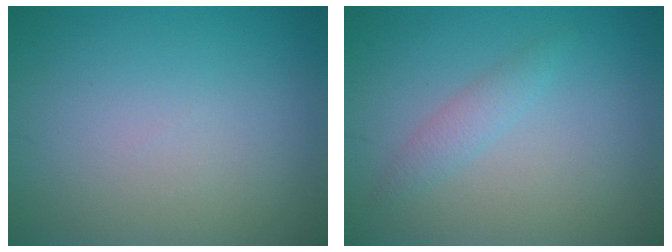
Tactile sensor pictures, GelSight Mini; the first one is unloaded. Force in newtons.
{"total": 1.5, "press": 1.5, "slide": 0.1}